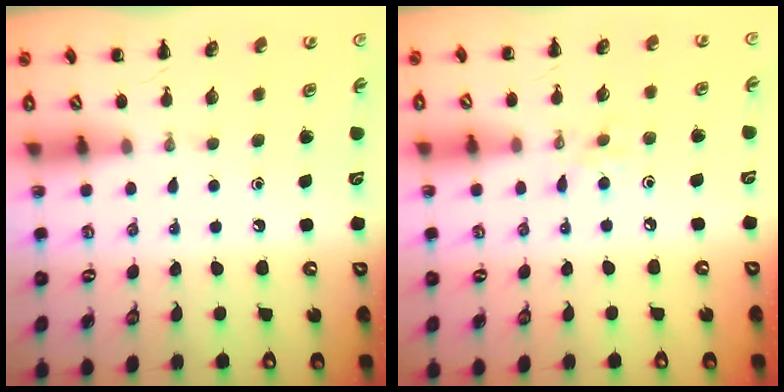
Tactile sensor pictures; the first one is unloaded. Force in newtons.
{"total": 6.1, "press": 5.7, "slide": 2.0}